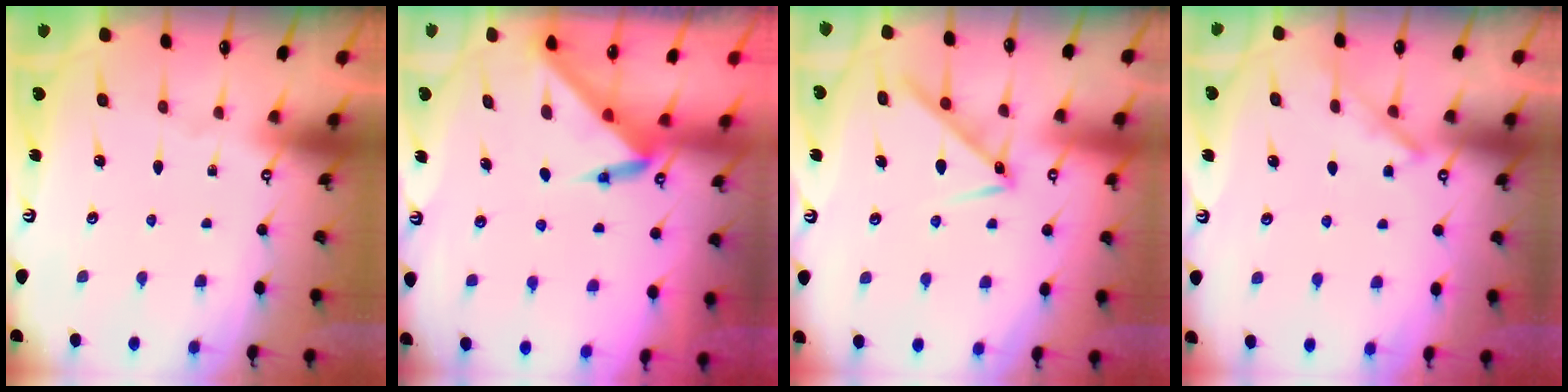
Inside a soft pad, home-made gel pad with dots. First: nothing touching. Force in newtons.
{"total": 3.4, "press": 3.4, "slide": 0.1}
{"total": 9.2, "press": 9.2, "slide": 0.6}
{"total": 4.2, "press": 4.2, "slide": 0.6}